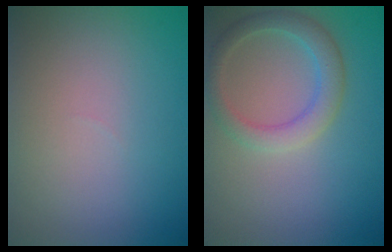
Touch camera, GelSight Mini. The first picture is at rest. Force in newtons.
{"total": 3.2, "press": 3.2, "slide": 0.2}